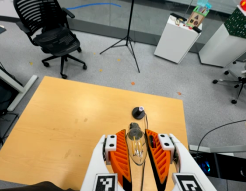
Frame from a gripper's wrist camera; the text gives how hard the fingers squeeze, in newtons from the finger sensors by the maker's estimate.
{"total": 11.5, "left": 11.7, "right": 11.3}